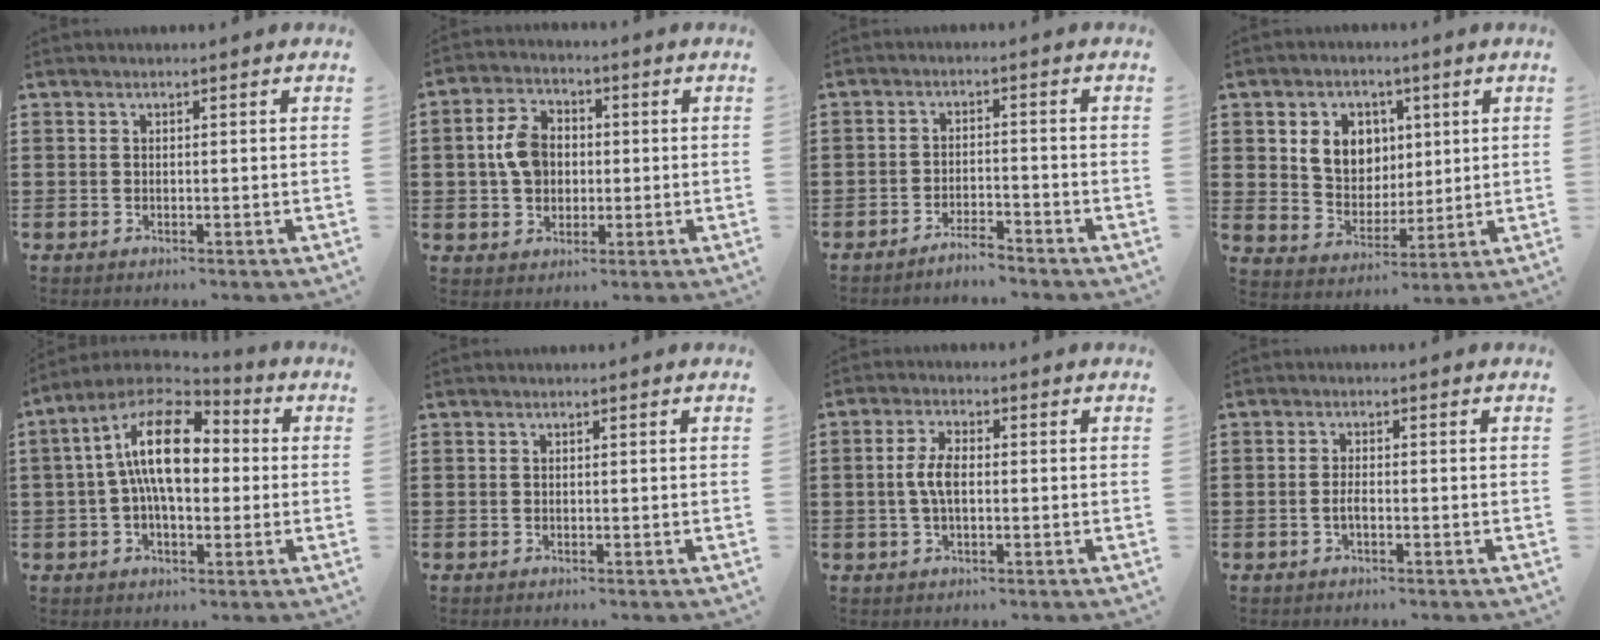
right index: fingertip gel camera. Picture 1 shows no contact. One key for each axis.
{"total": 6.6, "fx": 0.1, "fy": 5.0, "fz": 4.4, "tx": -0.107, "ty": 0.014, "tz": -0.002}
{"total": 2.8, "fx": -2.8, "fy": 0.1, "fz": 0.4, "tx": -0.012, "ty": 0.002, "tz": -0.058}
{"total": 7.1, "fx": 2.3, "fy": 6.1, "fz": 2.7, "tx": -0.067, "ty": 0.014, "tz": 0.038}
{"total": 14.2, "fx": 1.9, "fy": 7.0, "fz": 12.2, "tx": -0.247, "ty": 0.004, "tz": 0.025}
{"total": 0.0}
{"total": 4.7, "fx": -0.1, "fy": 2.0, "fz": 4.2, "tx": -0.094, "ty": 0.002, "tz": -0.009}
{"total": 1.6, "fx": -0.6, "fy": 0.4, "fz": 1.4, "tx": -0.028, "ty": 0.000, "tz": -0.010}